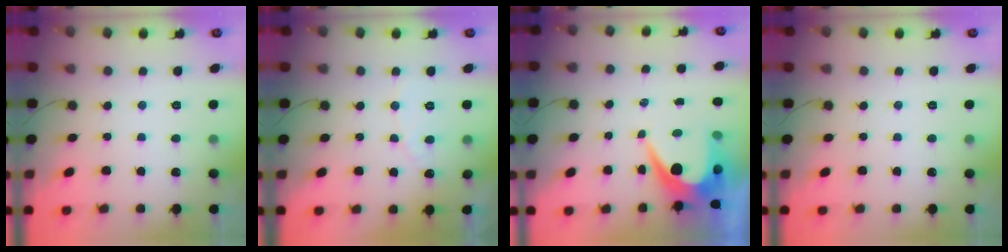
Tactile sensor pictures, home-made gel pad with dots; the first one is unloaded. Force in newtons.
{"total": 3.8, "press": 3.8, "slide": 0.1}
{"total": 8.5, "press": 8.5, "slide": 0.6}
{"total": 0.0}